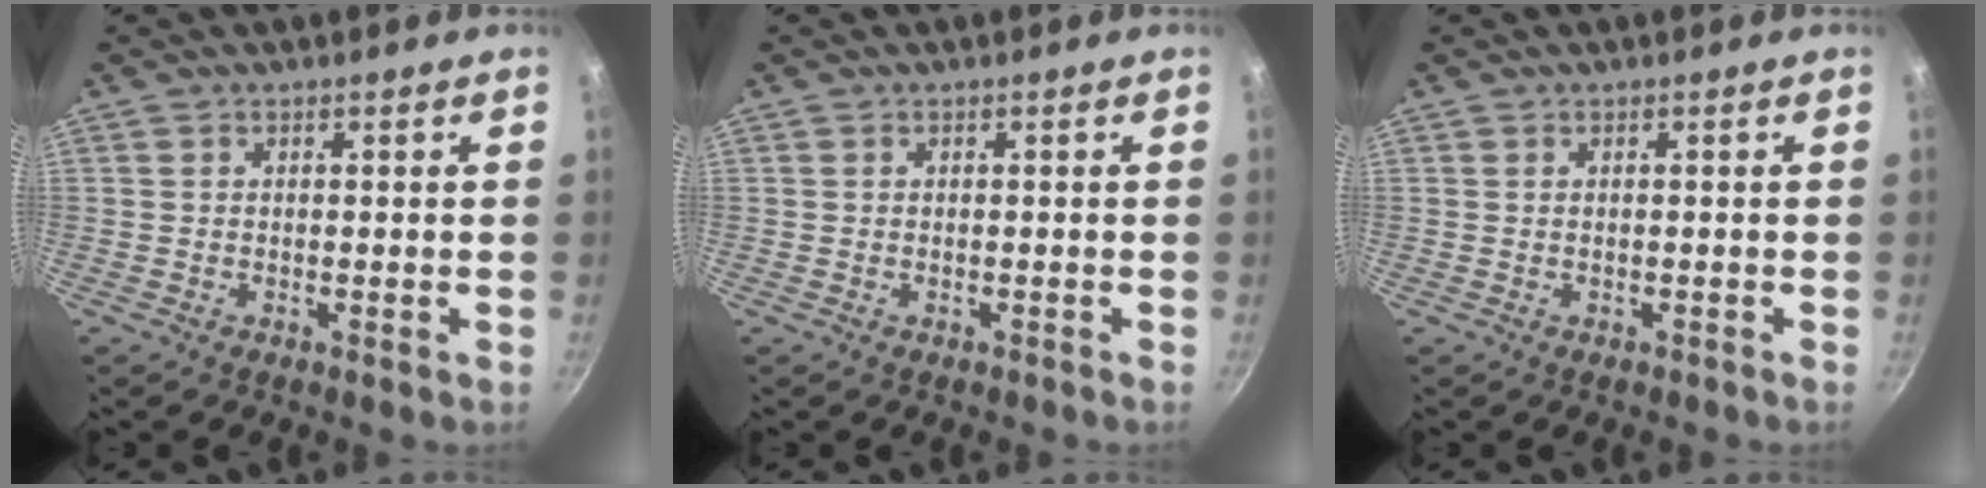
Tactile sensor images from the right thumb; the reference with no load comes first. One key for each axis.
{"total": 0.0}
{"total": 0.0}